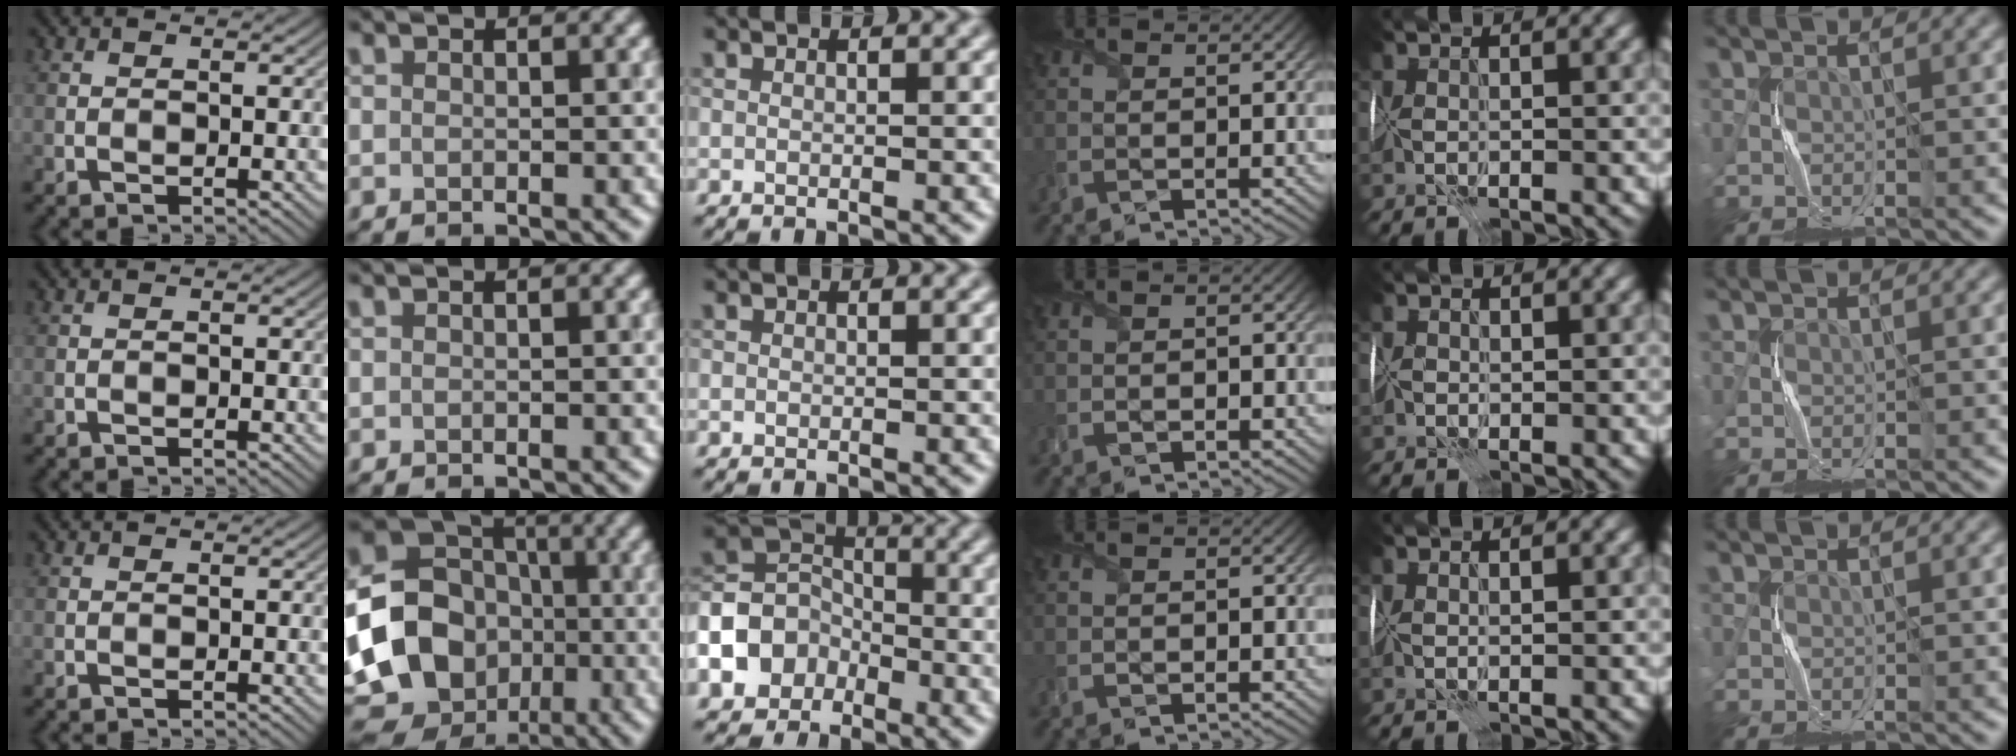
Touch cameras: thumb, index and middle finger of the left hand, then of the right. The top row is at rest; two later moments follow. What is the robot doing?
{"motion": "wrap", "object": "cellophane"}